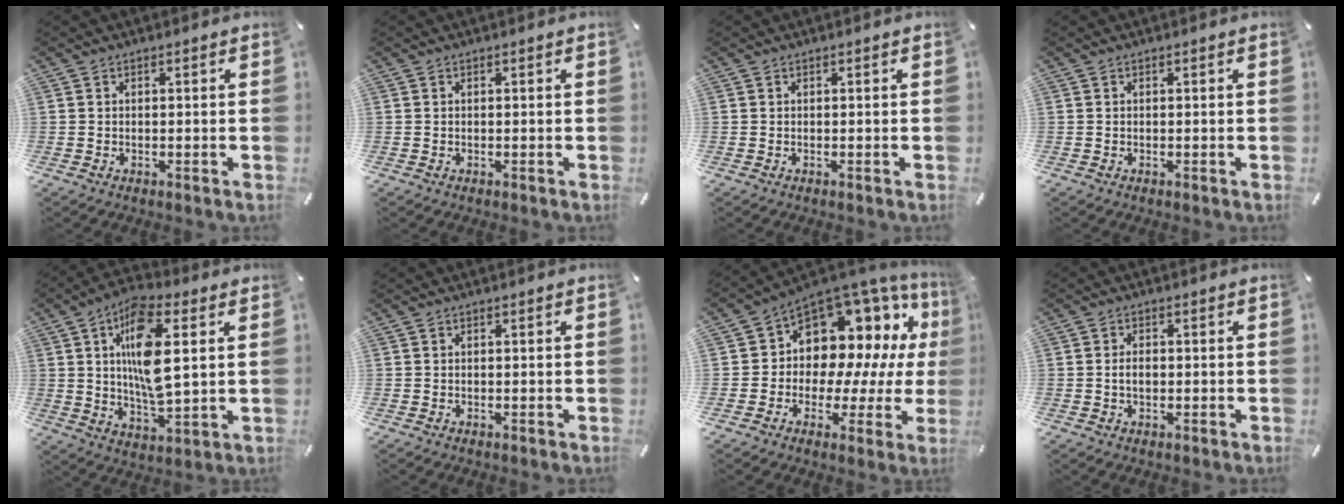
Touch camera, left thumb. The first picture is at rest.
{"total": 0.0}
{"total": 0.0}
{"total": 0.0}
{"total": 14.9, "force": [3.6, 5.9, 13.2], "torque": [-0.251, -0.005, 0.056]}
{"total": 0.0}
{"total": 12.0, "force": [5.4, 9.2, 5.5], "torque": [-0.081, -0.071, 0.099]}
{"total": 2.5, "force": [-0.2, 1.5, 2.0], "torque": [-0.047, 0.000, -0.006]}